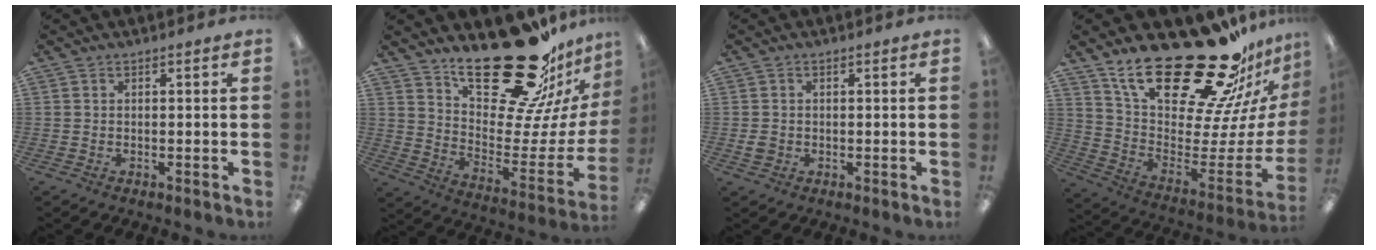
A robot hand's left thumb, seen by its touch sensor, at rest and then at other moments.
{"total": 29.7, "force": [20.9, 11.6, 17.7], "torque": [-0.248, -0.134, 0.353]}
{"total": 1.8, "force": [-0.2, 1.7, 0.7], "torque": [-0.006, 0.001, -0.006]}
{"total": 30.6, "force": [21.6, 11.4, 18.5], "torque": [-0.276, -0.156, 0.390]}